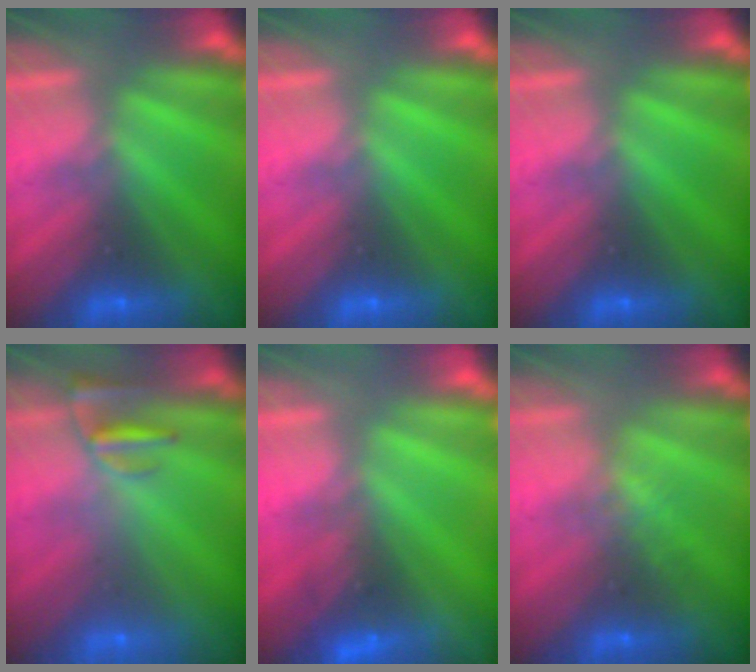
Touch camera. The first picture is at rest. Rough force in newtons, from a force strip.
{"total": 0.0}
{"total": 0.0}
{"total": 2.4}
{"total": 2.5}
{"total": 1.9}